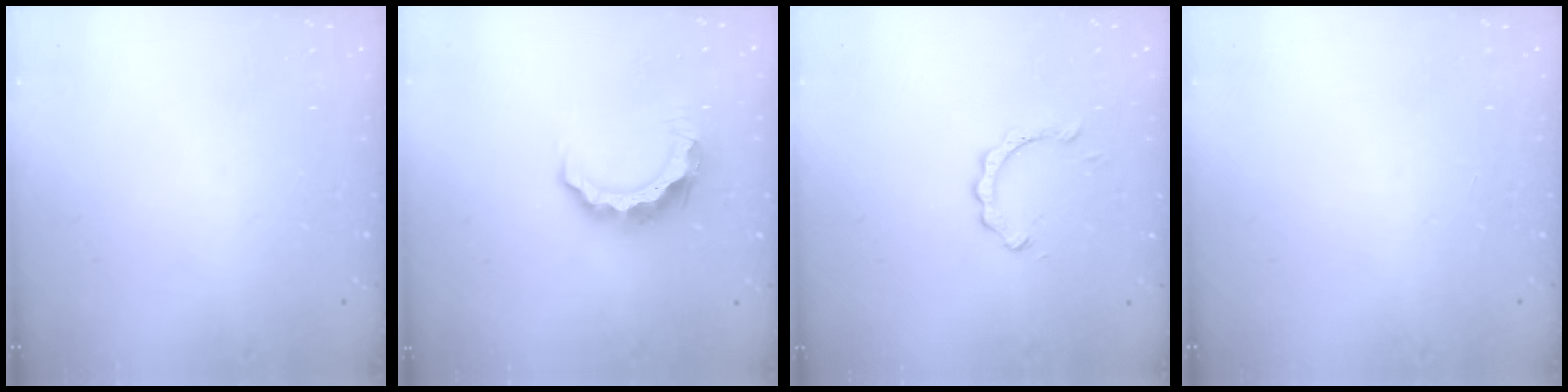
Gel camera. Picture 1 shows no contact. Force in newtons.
{"total": 8.9, "press": 8.9, "slide": 0.9}
{"total": 2.8, "press": 2.7, "slide": 0.3}
{"total": 0.0}